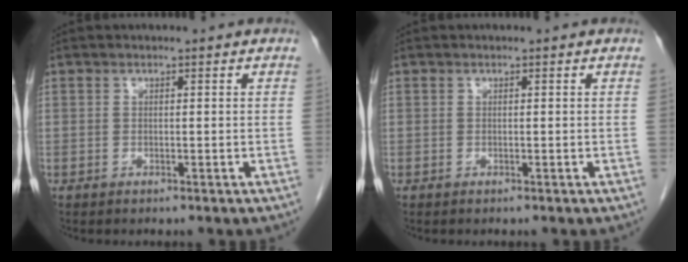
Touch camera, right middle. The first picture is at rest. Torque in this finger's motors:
{"motor_torque": [0.00, 0.00, 0.00, 0.00]}